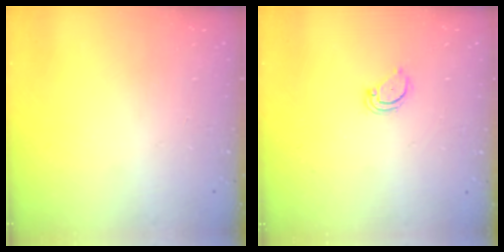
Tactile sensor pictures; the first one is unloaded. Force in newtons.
{"total": 2.4, "press": 2.4, "slide": 0.2}